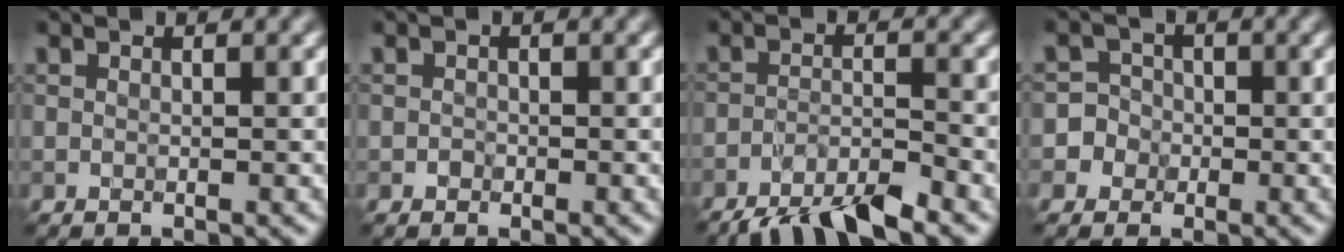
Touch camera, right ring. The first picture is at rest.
{"total": 0.5, "force": [-0.3, 0.5, 0.1], "torque": [0.003, -0.004, -0.005]}
{"total": 5.8, "force": [-4.7, 1.0, 3.2], "torque": [-0.052, -0.004, -0.086]}
{"total": 4.5, "force": [-1.5, 4.2, 0.4], "torque": [0.016, 0.014, -0.048]}